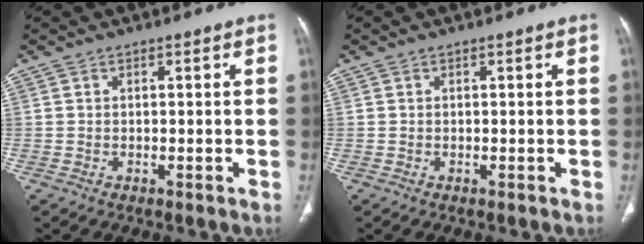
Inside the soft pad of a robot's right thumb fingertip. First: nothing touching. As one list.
[{"total": 0.0}]